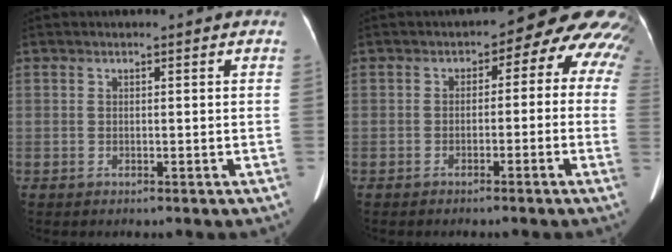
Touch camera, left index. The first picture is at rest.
{"total": 9.4, "force": [1.7, 5.4, 7.5], "torque": [-0.080, 0.040, 0.007]}